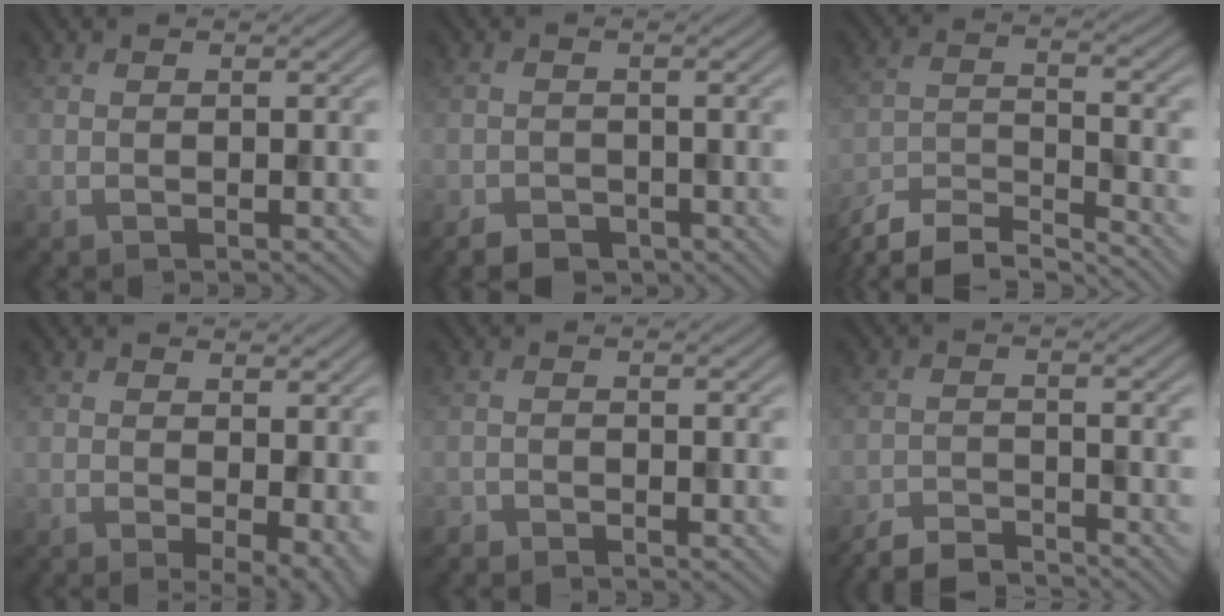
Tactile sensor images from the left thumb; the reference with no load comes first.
{"total": 2.6, "force": [-1.9, 1.4, 0.9], "torque": [-0.016, -0.005, -0.038]}
{"total": 8.7, "force": [-7.7, 1.9, 3.7], "torque": [-0.079, -0.008, -0.145]}
{"total": 4.8, "force": [-0.1, 1.7, 4.5], "torque": [-0.066, -0.009, 0.005]}
{"total": 1.0, "force": [-1.0, 0.1, 0.0], "torque": [0.001, -0.003, -0.023]}
{"total": 4.8, "force": [-4.6, 0.6, 1.4], "torque": [-0.031, -0.005, -0.091]}